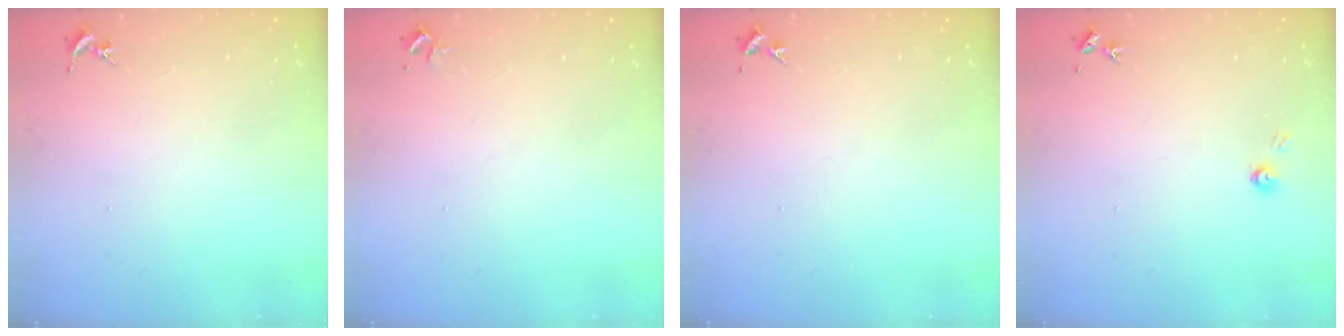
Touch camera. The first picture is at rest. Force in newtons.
{"total": 2.2, "press": 2.2, "slide": 0.3}
{"total": 2.7, "press": 2.7, "slide": 0.3}
{"total": 3.3, "press": 3.3, "slide": 0.3}